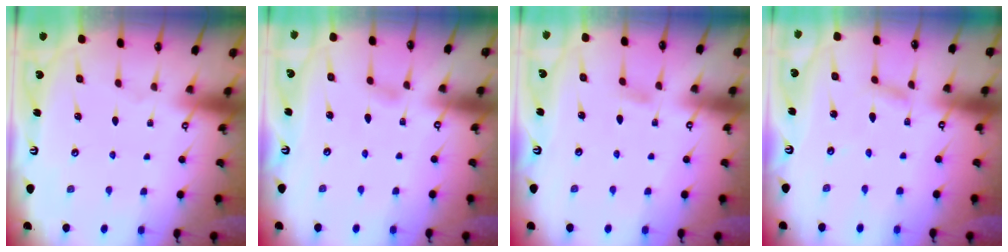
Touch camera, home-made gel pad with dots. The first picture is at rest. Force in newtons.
{"total": 6.2, "press": 6.2, "slide": 0.6}
{"total": 3.8, "press": 3.7, "slide": 0.6}
{"total": 2.7, "press": 2.7, "slide": 0.1}